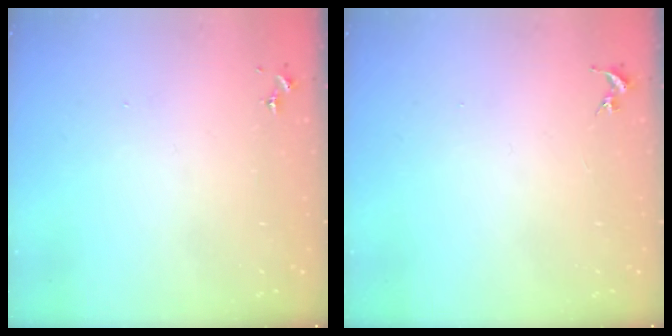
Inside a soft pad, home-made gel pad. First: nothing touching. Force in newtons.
{"total": 0.0}